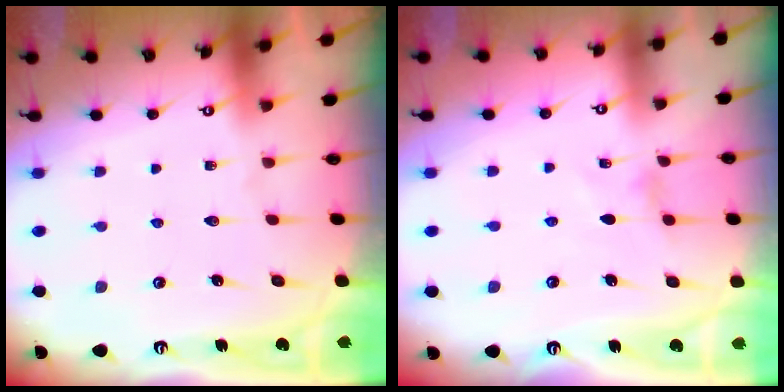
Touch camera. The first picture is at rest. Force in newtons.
{"total": 1.1, "press": 1.0, "slide": 0.3}